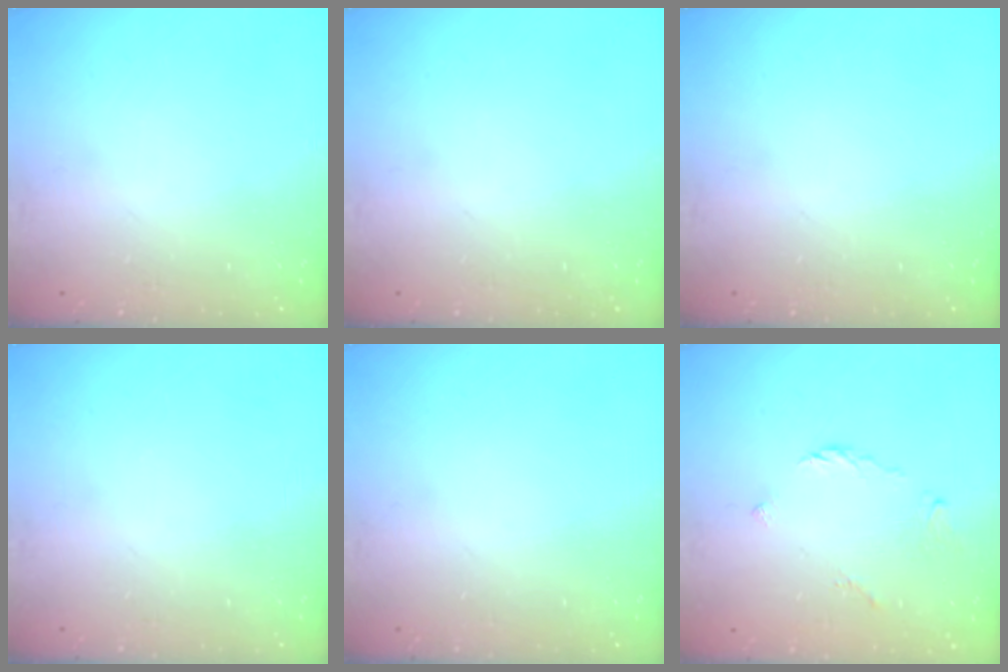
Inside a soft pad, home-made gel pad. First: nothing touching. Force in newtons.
{"total": 0.0}
{"total": 0.0}
{"total": 0.0}
{"total": 0.0}
{"total": 2.6, "press": 2.6, "slide": 0.6}